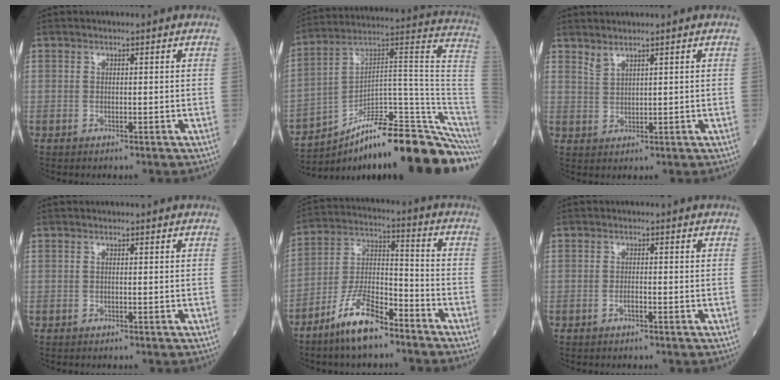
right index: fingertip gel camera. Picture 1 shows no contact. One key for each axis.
{"total": 23.2, "fx": -14.8, "fy": 2.0, "fz": 17.8, "tx": -0.168, "ty": 0.068, "tz": -0.227}
{"total": 1.7, "fx": 1.6, "fy": 0.0, "fz": 0.7, "tx": -0.014, "ty": -0.005, "tz": 0.035}
{"total": 0.0}
{"total": 11.1, "fx": -8.0, "fy": 2.9, "fz": 7.2, "tx": -0.148, "ty": -0.003, "tz": -0.156}
{"total": 1.1, "fx": -0.7, "fy": 0.2, "fz": 0.9, "tx": -0.017, "ty": 0.002, "tz": -0.013}